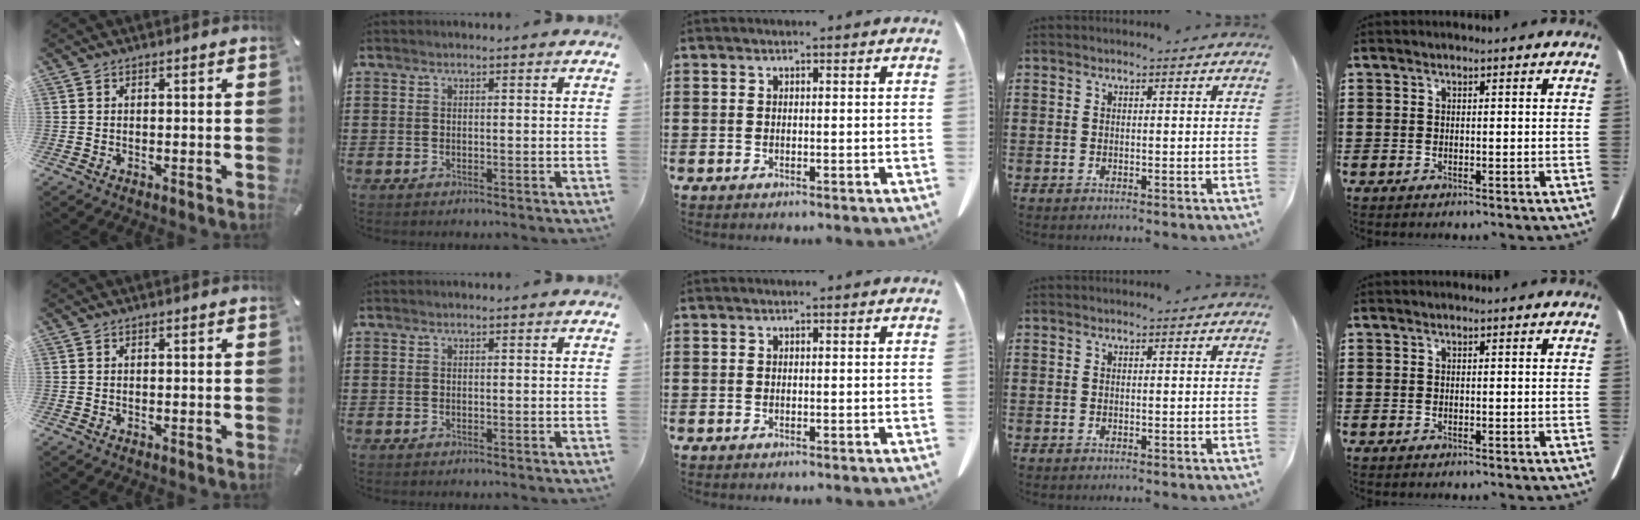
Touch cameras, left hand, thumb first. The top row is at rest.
{}